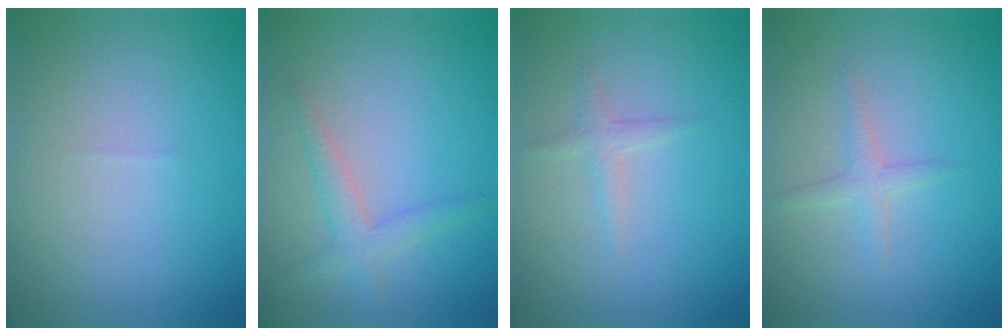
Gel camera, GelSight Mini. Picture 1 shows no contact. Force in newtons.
{"total": 2.1, "press": 2.1, "slide": 0.1}
{"total": 1.2, "press": 1.2, "slide": 0.0}
{"total": 1.5, "press": 1.5, "slide": 0.1}